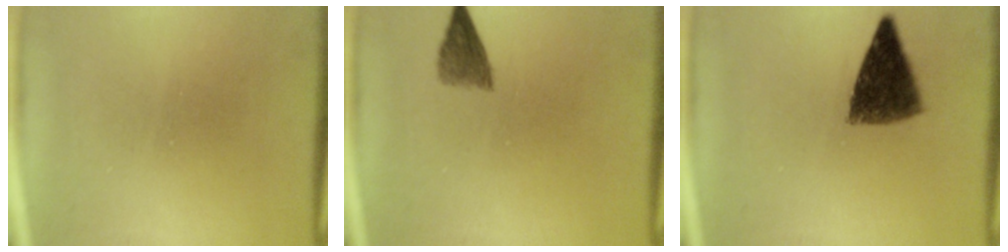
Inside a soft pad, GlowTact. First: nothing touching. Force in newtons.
{"total": 3.0}
{"total": 6.4}